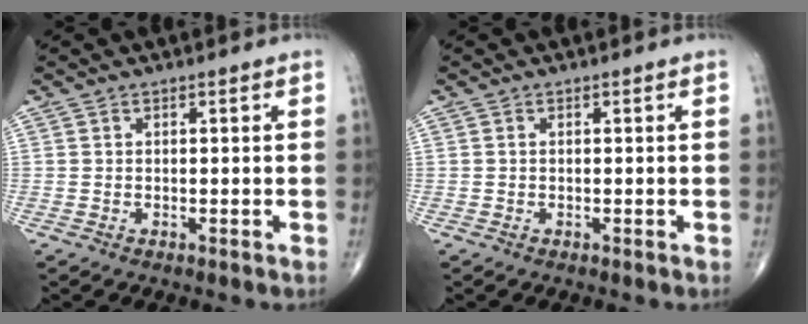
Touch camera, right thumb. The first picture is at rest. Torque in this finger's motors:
{"motor_torque": [-0.25, -0.24, 0.26, 0.01, 0.03]}